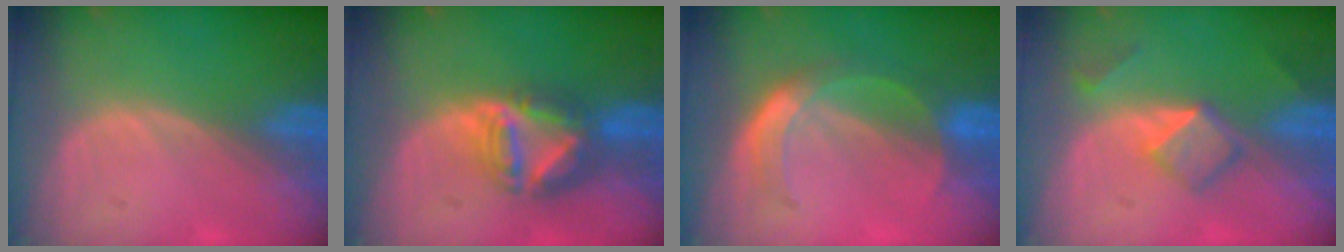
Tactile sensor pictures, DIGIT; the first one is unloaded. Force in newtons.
{"total": 7.7, "press": 6.7, "slide": 3.9}
{"total": 6.0, "press": 5.2, "slide": 3.1}
{"total": 5.3, "press": 4.5, "slide": 2.9}